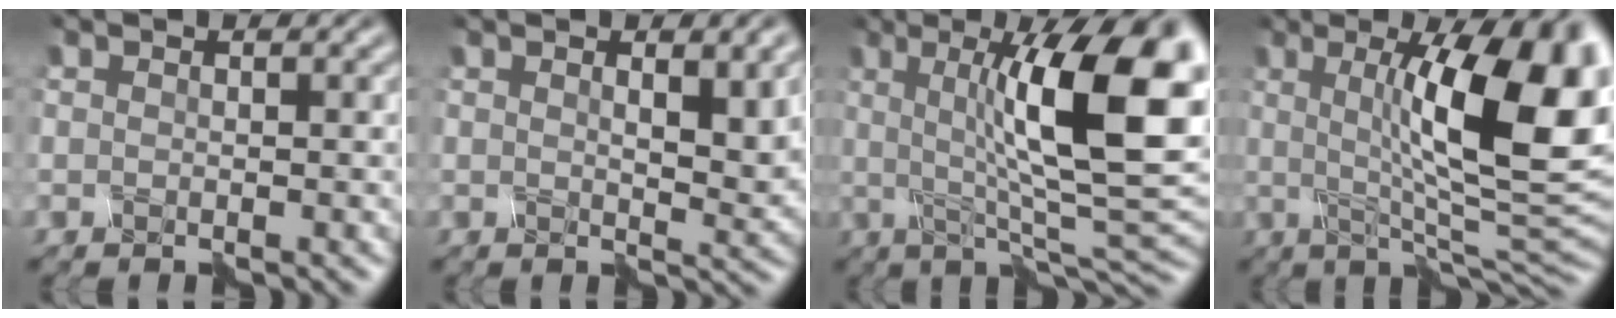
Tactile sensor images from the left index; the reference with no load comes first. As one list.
[{"total": 4.2, "force": [1.5, 0.7, 3.9], "torque": [-0.054, -0.001, 0.025]}, {"total": 13.0, "force": [1.3, 2.4, 12.7], "torque": [-0.174, 0.015, 0.016]}, {"total": 12.8, "force": [1.3, 2.5, 12.5], "torque": [-0.160, 0.009, 0.017]}]